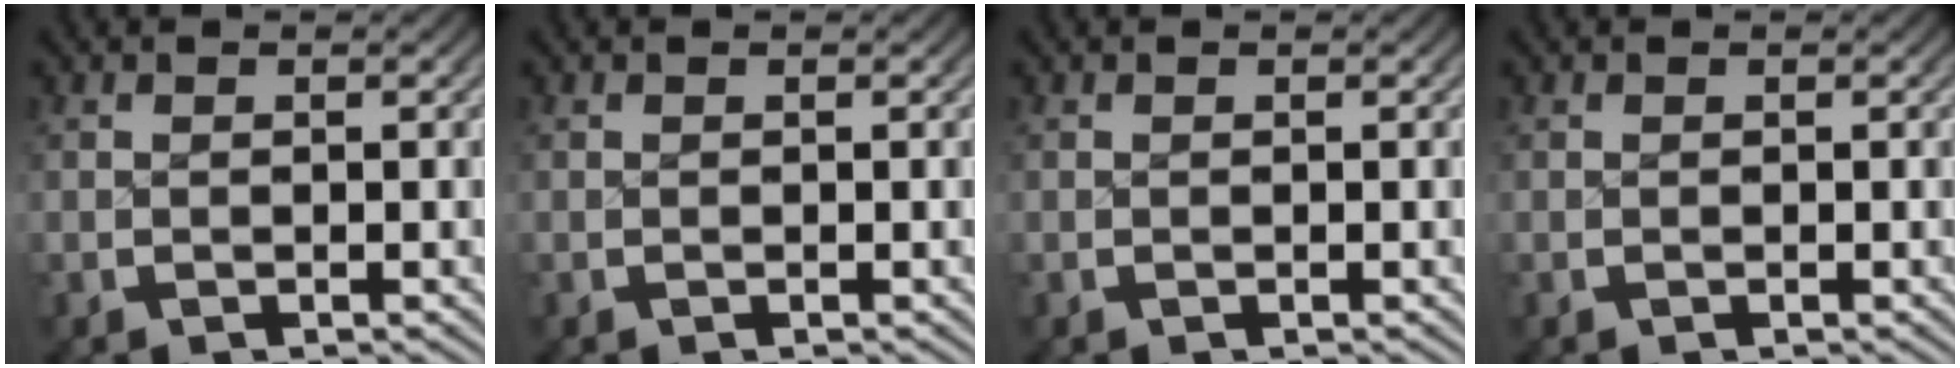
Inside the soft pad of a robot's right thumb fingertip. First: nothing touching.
{"total": 0.0}
{"total": 0.0}
{"total": 0.0}